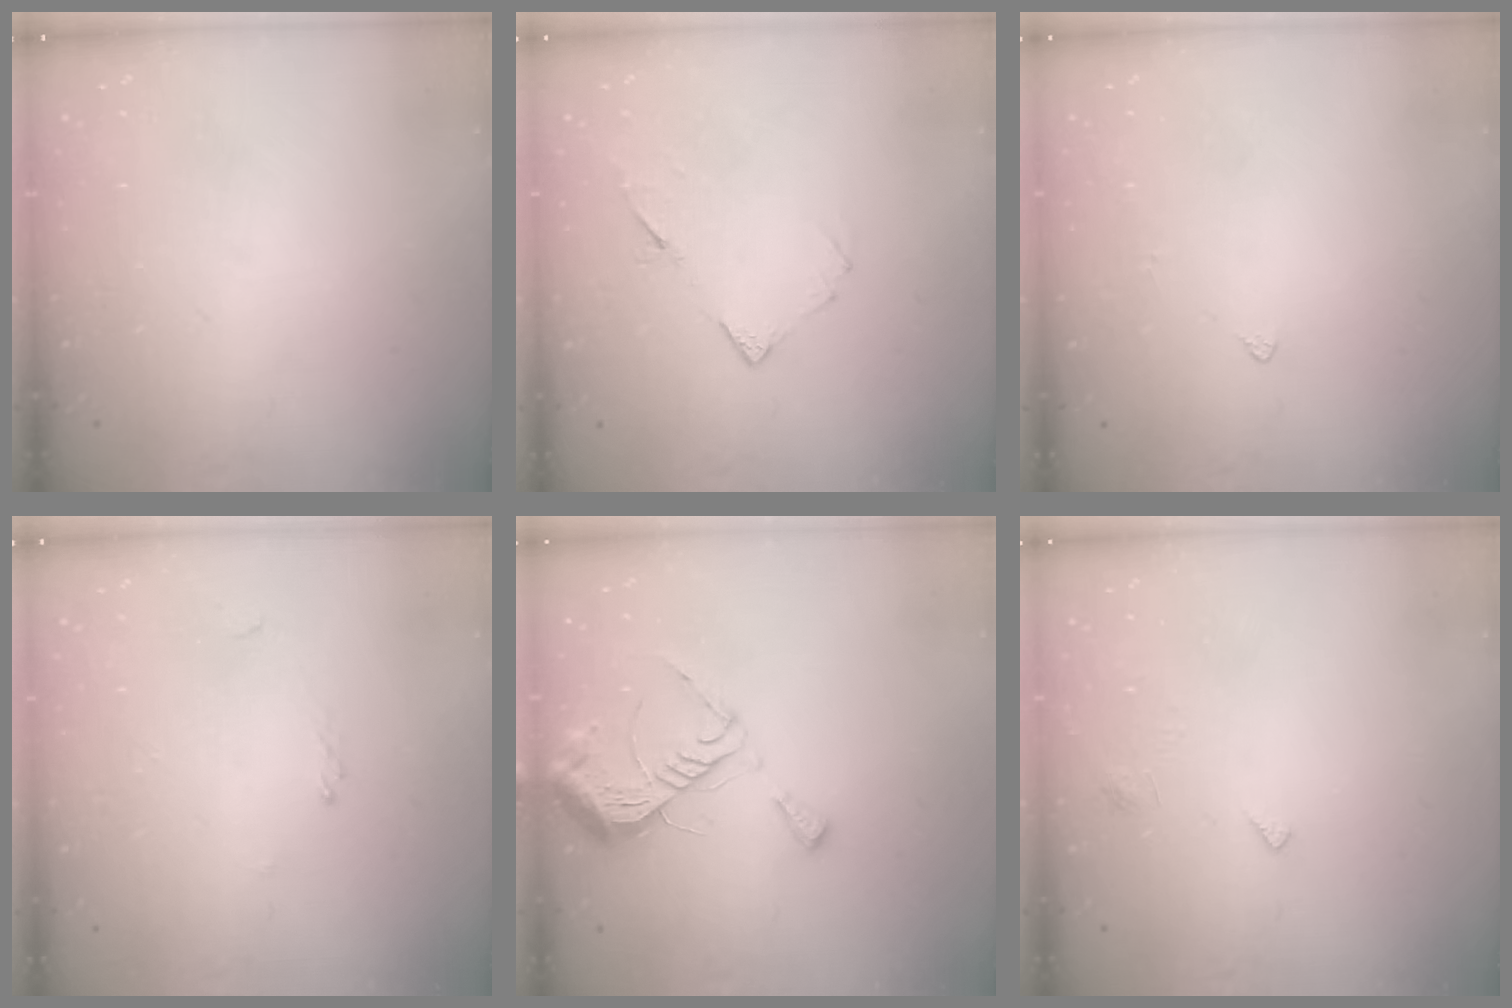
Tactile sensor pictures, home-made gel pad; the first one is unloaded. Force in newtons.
{"total": 7.2, "press": 7.2, "slide": 0.5}
{"total": 2.9, "press": 2.8, "slide": 0.8}
{"total": 0.0}
{"total": 11.3, "press": 11.3, "slide": 0.8}
{"total": 4.9, "press": 4.9, "slide": 0.3}